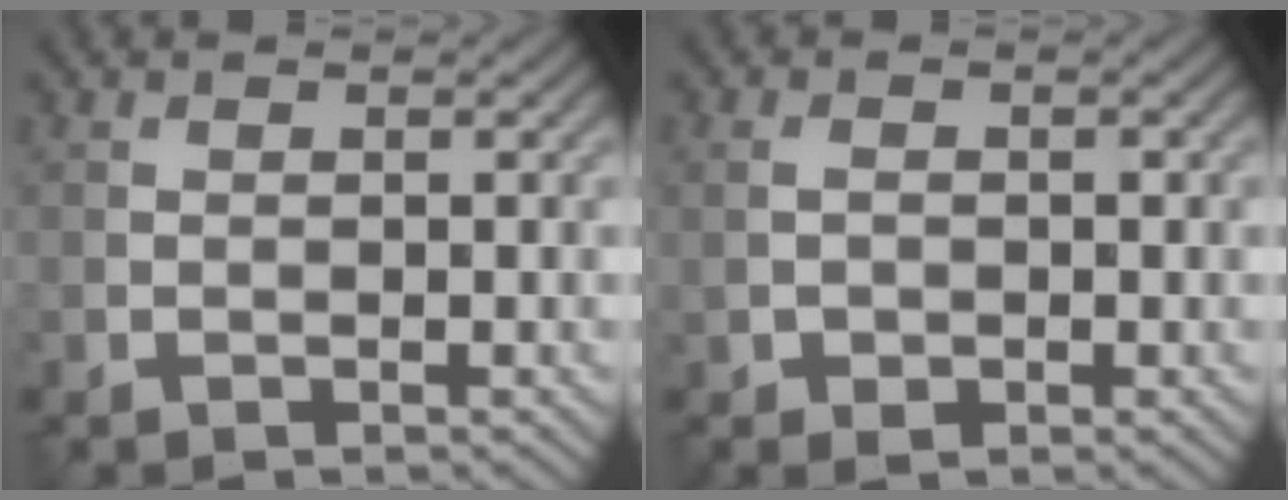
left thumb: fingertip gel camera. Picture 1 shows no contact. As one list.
[{"total": 2.1, "force": [-0.4, 1.4, 1.5], "torque": [-0.031, -0.003, -0.001]}]